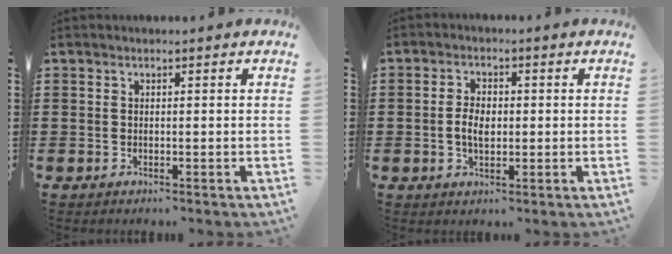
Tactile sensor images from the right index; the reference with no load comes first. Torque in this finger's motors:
{"motor_torque": [2.14, 0.00, 0.13, 0.05]}